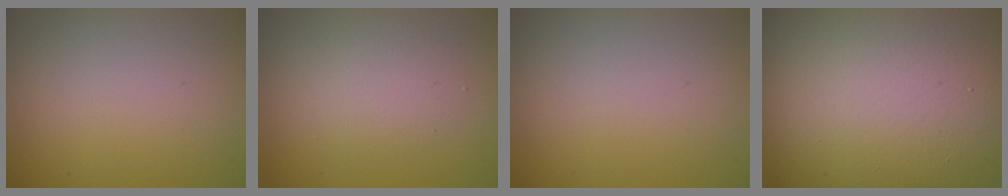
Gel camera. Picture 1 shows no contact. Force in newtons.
{"total": 2.5, "press": 2.5, "slide": 0.2}
{"total": 0.0}
{"total": 23.6, "press": 23.6, "slide": 1.3}